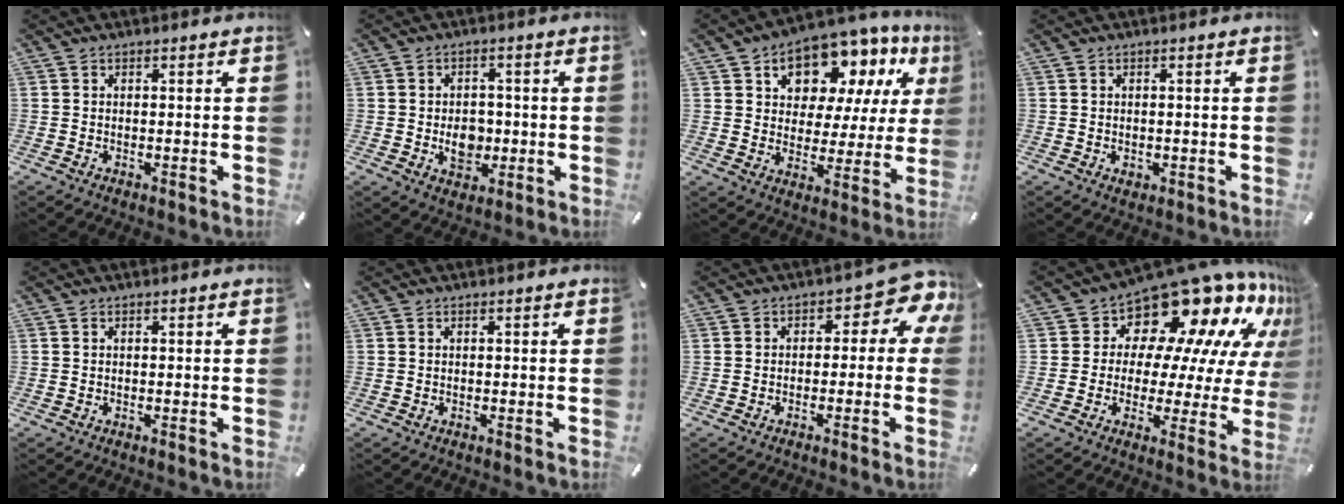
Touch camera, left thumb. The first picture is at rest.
{"total": 6.4, "force": [-0.9, 5.1, 3.7], "torque": [-0.043, -0.008, -0.016]}
{"total": 11.7, "force": [8.0, 7.5, 4.1], "torque": [-0.067, -0.069, 0.142]}
{"total": 1.2, "force": [-0.2, 1.0, 0.6], "torque": [-0.014, 0.001, -0.004]}
{"total": 0.0}
{"total": 0.0}
{"total": 6.8, "force": [1.7, 4.0, 5.2], "torque": [-0.061, -0.015, 0.023]}
{"total": 15.9, "force": [12.3, 7.7, 6.4], "torque": [-0.092, -0.127, 0.203]}